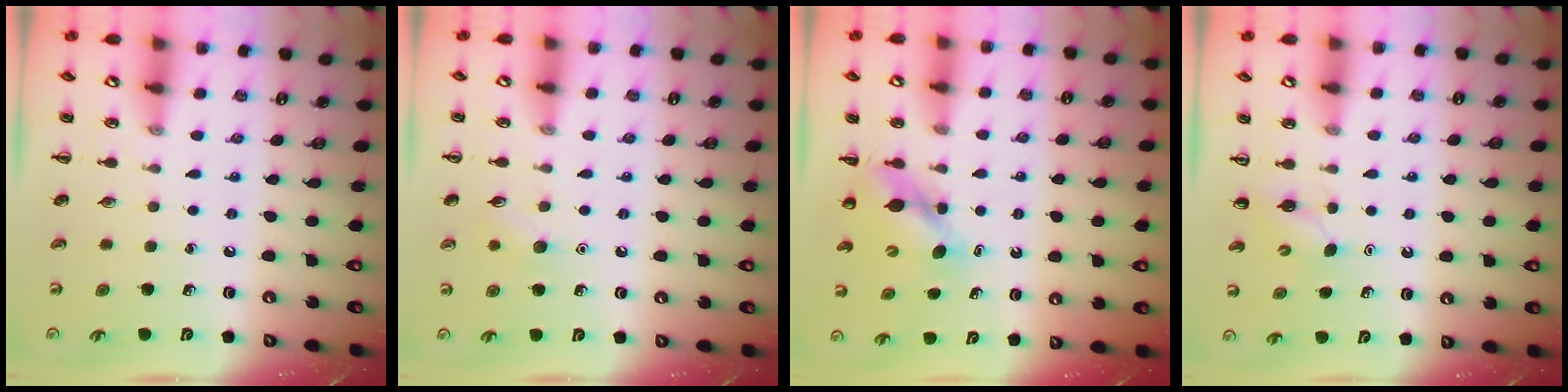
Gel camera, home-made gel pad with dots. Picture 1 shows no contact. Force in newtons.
{"total": 7.1, "press": 6.8, "slide": 2.0}
{"total": 5.2, "press": 5.1, "slide": 0.7}
{"total": 2.3, "press": 2.2, "slide": 0.7}